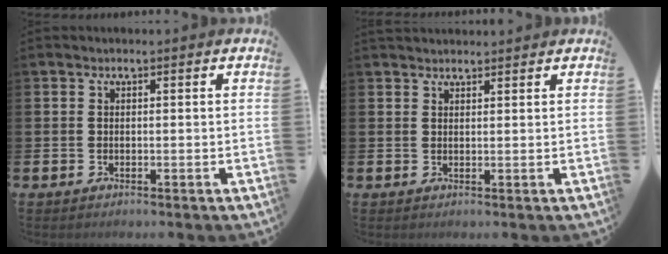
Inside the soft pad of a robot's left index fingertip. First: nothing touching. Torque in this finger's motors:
{"motor_torque": [0.66, -0.90, 0.06, 0.06]}